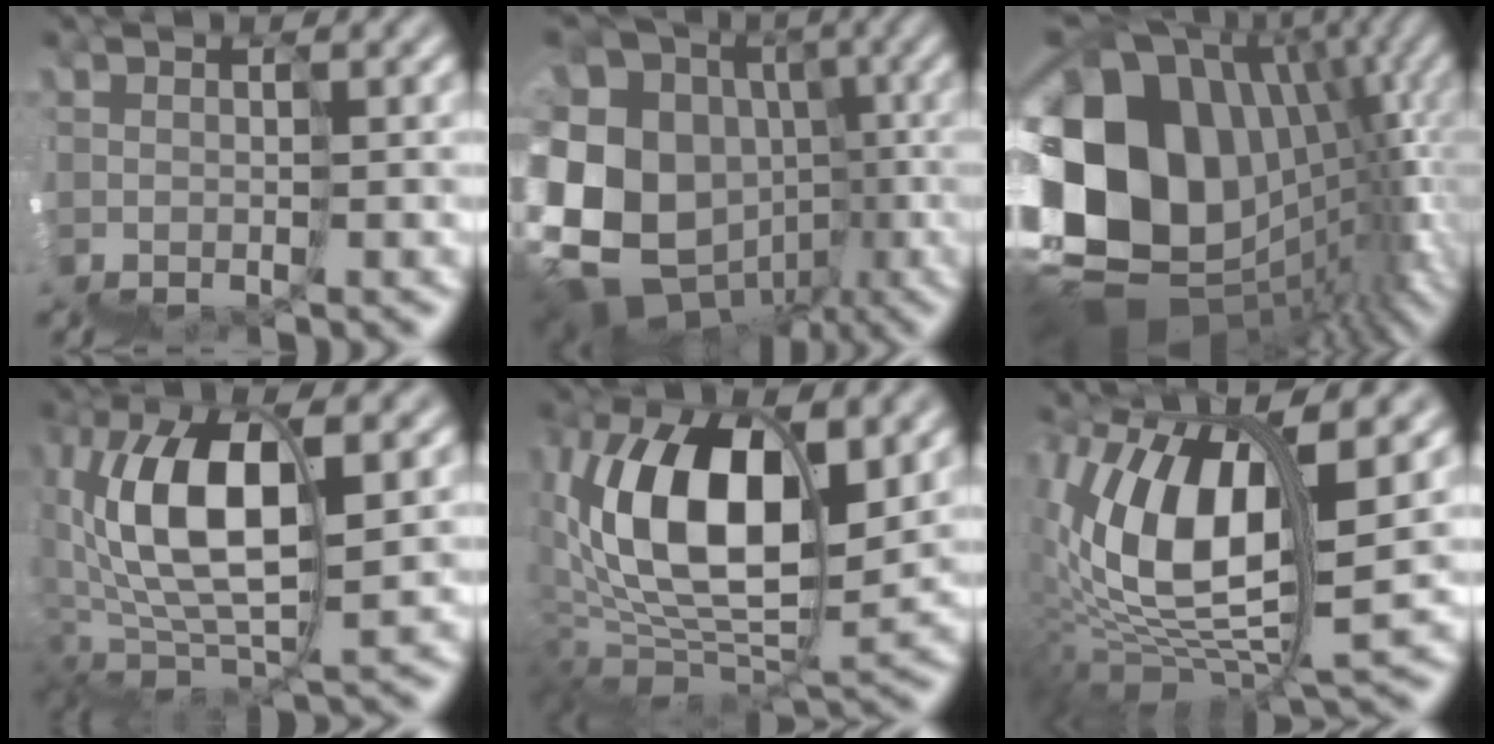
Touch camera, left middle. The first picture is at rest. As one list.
[{"total": 13.1, "force": [-3.3, 11.9, 4.5], "torque": [-0.127, 0.019, -0.070]}, {"total": 13.2, "force": [0.1, 11.3, 6.8], "torque": [-0.151, -0.006, 0.031]}, {"total": 6.5, "force": [1.7, 3.3, 5.3], "torque": [-0.101, 0.025, 0.019]}, {"total": 7.7, "force": [2.6, 4.4, 5.8], "torque": [-0.100, 0.013, 0.038]}, {"total": 7.5, "force": [3.0, 2.9, 6.2], "torque": [-0.148, 0.022, 0.051]}]